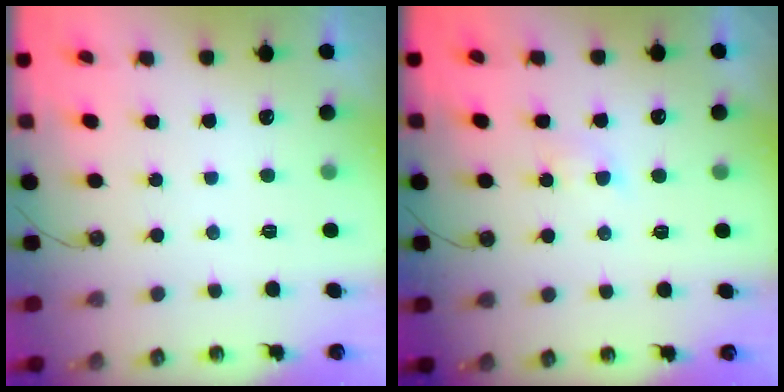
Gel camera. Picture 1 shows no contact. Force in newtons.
{"total": 2.9, "press": 2.9, "slide": 0.5}